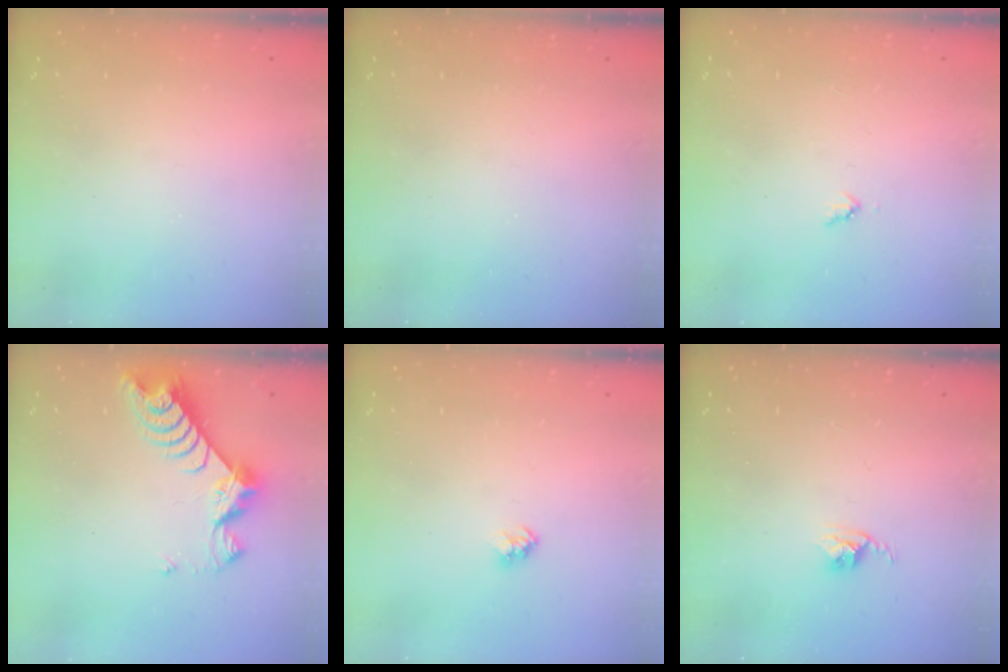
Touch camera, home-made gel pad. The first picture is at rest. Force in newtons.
{"total": 0.0}
{"total": 3.0, "press": 3.0, "slide": 0.3}
{"total": 8.1, "press": 8.1, "slide": 0.8}
{"total": 2.4, "press": 2.4, "slide": 0.2}
{"total": 2.8, "press": 2.7, "slide": 0.4}